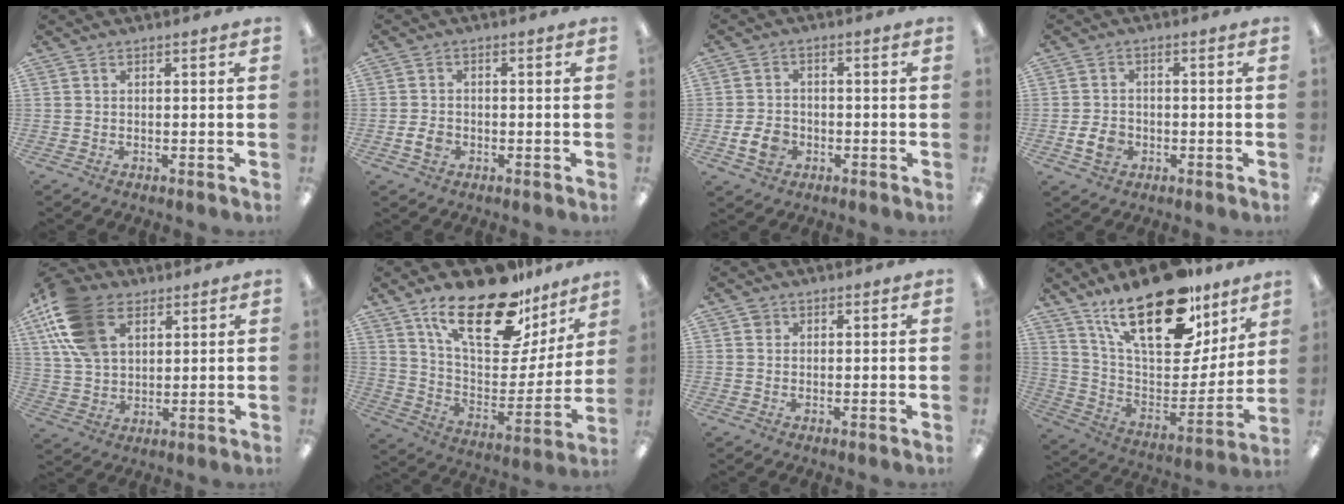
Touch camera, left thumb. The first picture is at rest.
{"total": 3.3, "force": [-1.0, 2.5, 2.0], "torque": [-0.032, 0.008, -0.017]}
{"total": 5.8, "force": [-2.0, 4.4, 3.3], "torque": [-0.071, 0.007, -0.035]}
{"total": 4.9, "force": [-1.5, 3.8, 2.7], "torque": [-0.049, 0.002, -0.028]}
{"total": 17.1, "force": [8.2, 10.9, 10.3], "torque": [-0.234, -0.008, 0.153]}
{"total": 24.4, "force": [16.5, 10.1, 14.9], "torque": [-0.231, -0.105, 0.284]}
{"total": 1.4, "force": [0.7, 1.2, 0.1], "torque": [0.004, 0.001, 0.011]}
{"total": 27.5, "force": [17.7, 12.1, 17.2], "torque": [-0.265, -0.103, 0.310]}